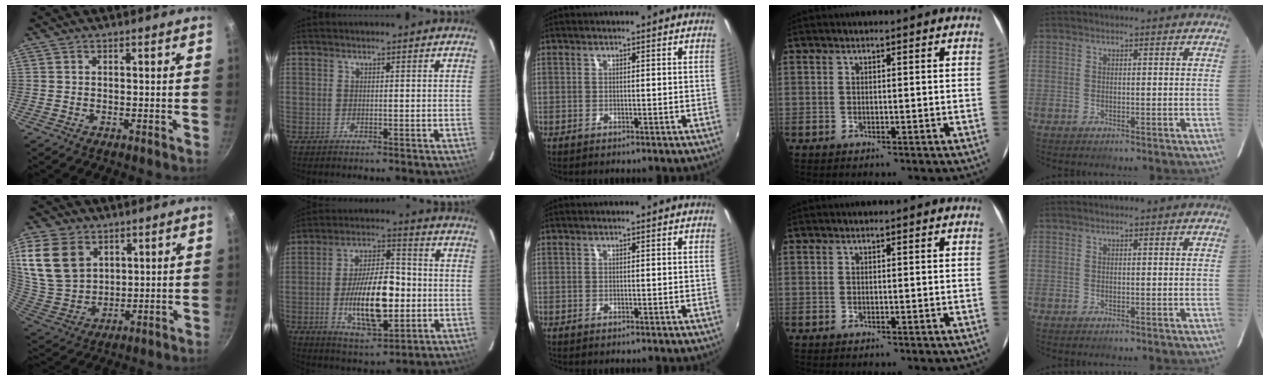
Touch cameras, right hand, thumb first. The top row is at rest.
{"thumb": {"total": 16.0, "force": [6.4, 11.8, 8.7], "torque": [-0.160, -0.022, 0.141]}, "index": {"total": 16.0, "force": [-3.0, 7.1, 14.1], "torque": [-0.252, 0.001, -0.041]}}